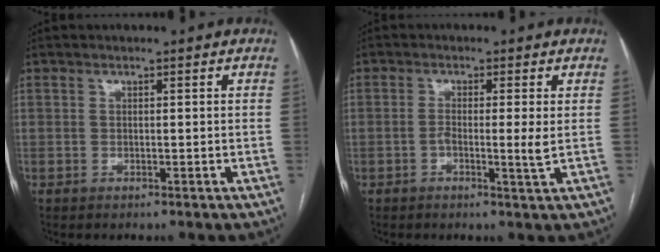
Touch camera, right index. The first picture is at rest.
{"total": 3.2, "force": [-0.4, -0.2, 3.2], "torque": [-0.061, -0.003, -0.006]}